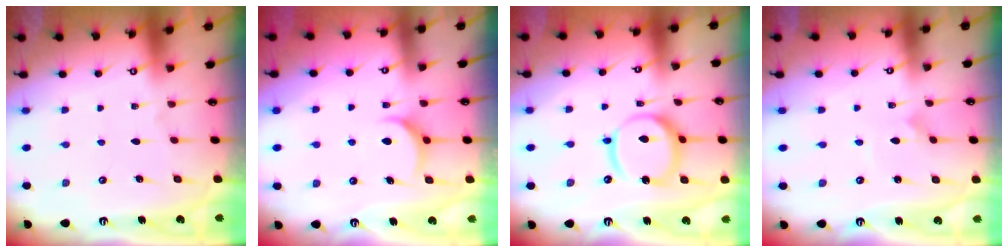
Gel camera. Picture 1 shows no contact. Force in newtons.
{"total": 5.7, "press": 5.7, "slide": 0.6}
{"total": 14.7, "press": 14.6, "slide": 1.7}
{"total": 2.5, "press": 2.5, "slide": 0.2}